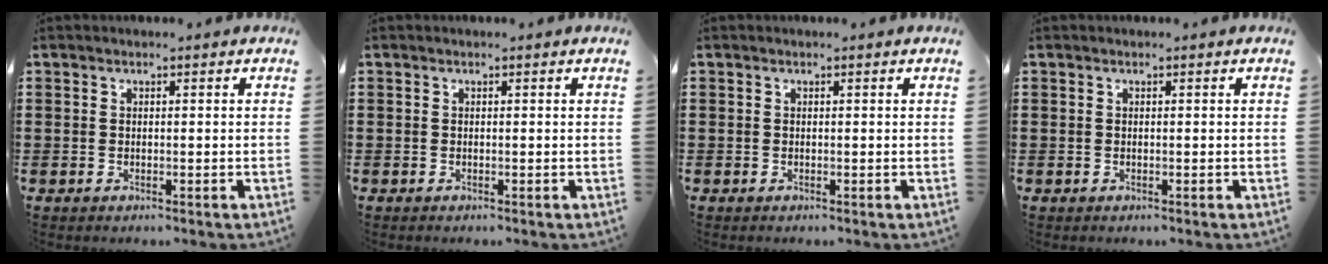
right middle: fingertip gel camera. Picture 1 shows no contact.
{"total": 0.0}
{"total": 0.0}
{"total": 0.0}